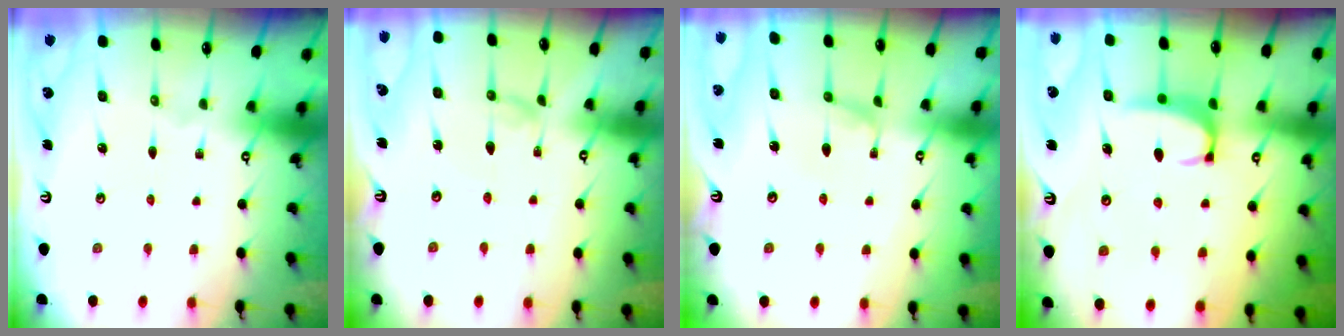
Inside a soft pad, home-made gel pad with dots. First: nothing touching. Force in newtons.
{"total": 0.9, "press": 0.9, "slide": 0.1}
{"total": 0.6, "press": 0.4, "slide": 0.5}
{"total": 2.1, "press": 2.1, "slide": 0.6}